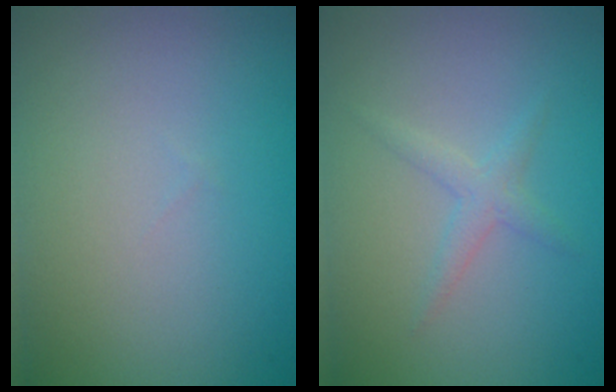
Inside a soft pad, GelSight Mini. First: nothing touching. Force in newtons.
{"total": 1.4, "press": 1.4, "slide": 0.0}